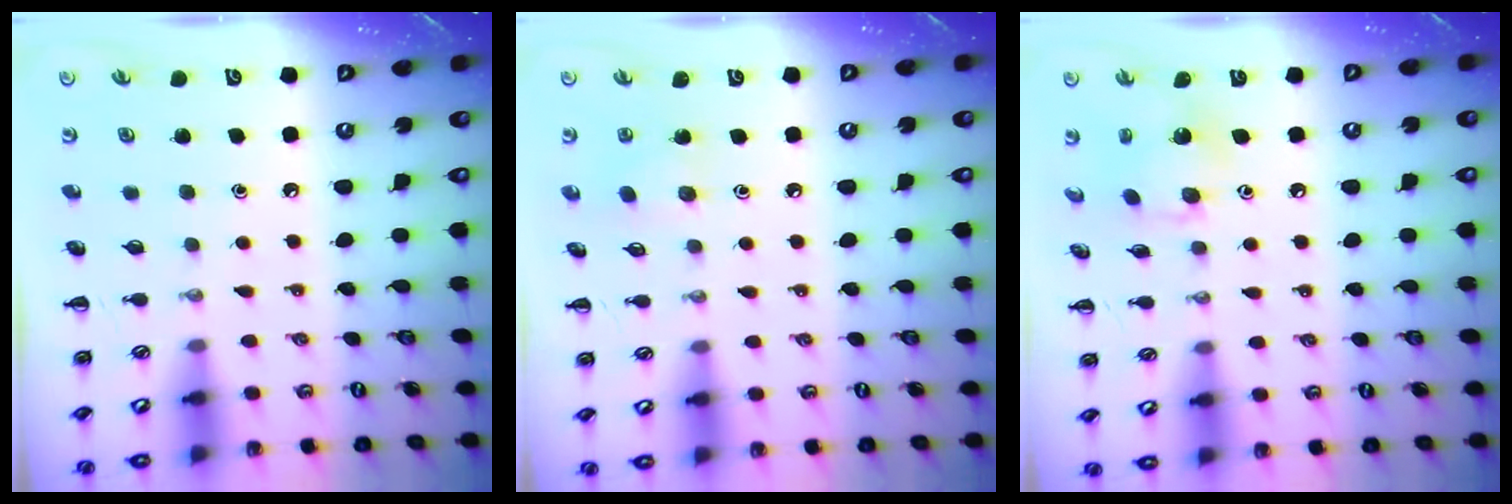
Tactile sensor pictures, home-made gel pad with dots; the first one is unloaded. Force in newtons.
{"total": 4.6, "press": 4.4, "slide": 1.4}
{"total": 5.3, "press": 5.2, "slide": 0.8}